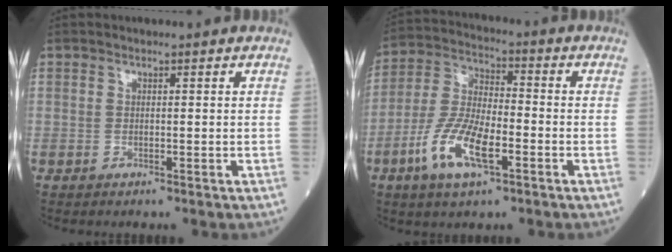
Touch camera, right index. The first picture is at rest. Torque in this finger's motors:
{"motor_torque": [0.48, -0.39, 0.25, 0.08]}